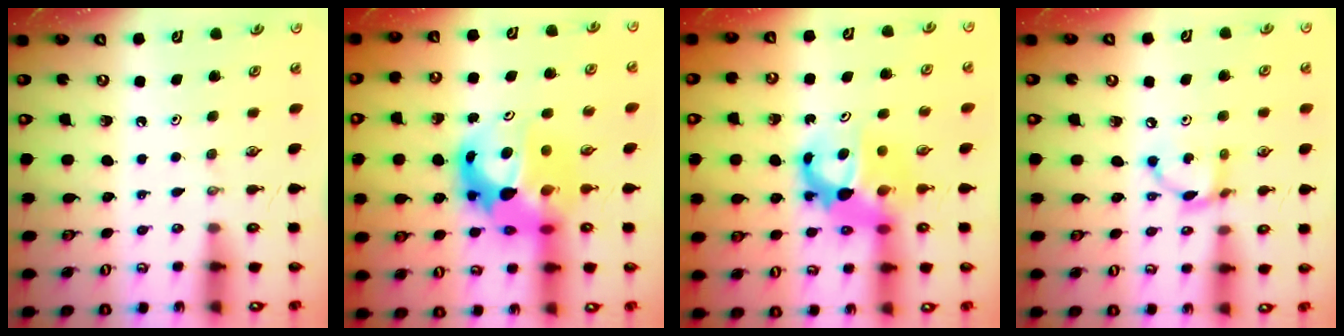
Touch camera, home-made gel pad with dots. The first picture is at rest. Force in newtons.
{"total": 12.8, "press": 12.8, "slide": 0.8}
{"total": 9.3, "press": 9.3, "slide": 0.6}
{"total": 7.5, "press": 7.5, "slide": 0.2}